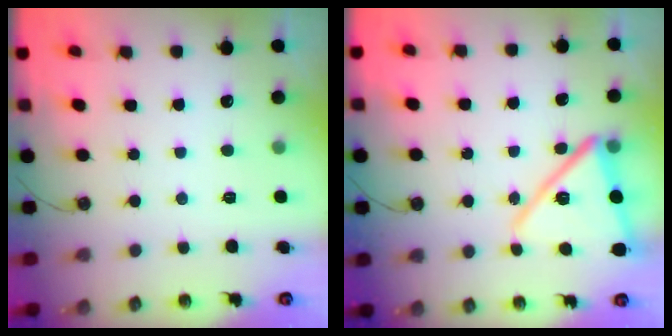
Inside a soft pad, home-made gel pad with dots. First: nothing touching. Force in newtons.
{"total": 15.7, "press": 15.6, "slide": 1.0}